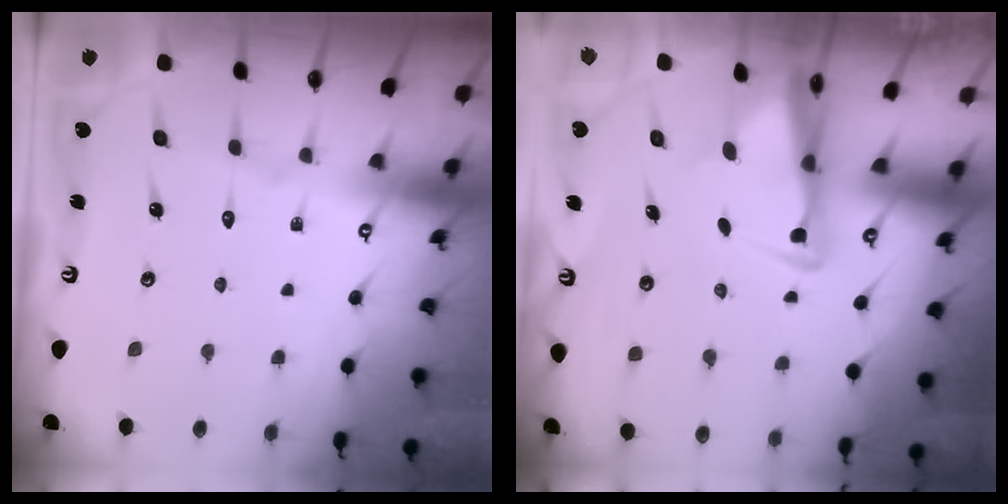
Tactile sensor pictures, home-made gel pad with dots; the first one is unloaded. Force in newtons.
{"total": 4.3, "press": 4.2, "slide": 1.2}